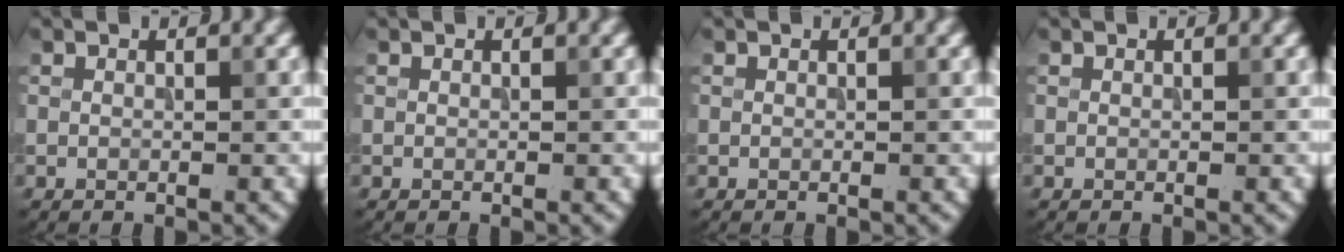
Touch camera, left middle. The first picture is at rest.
{"total": 0.0}
{"total": 0.0}
{"total": 0.0}